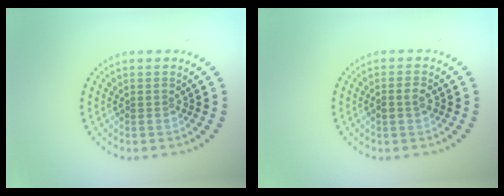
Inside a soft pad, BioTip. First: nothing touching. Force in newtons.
{"total": 1.5, "press": 1.5, "slide": 0.2}